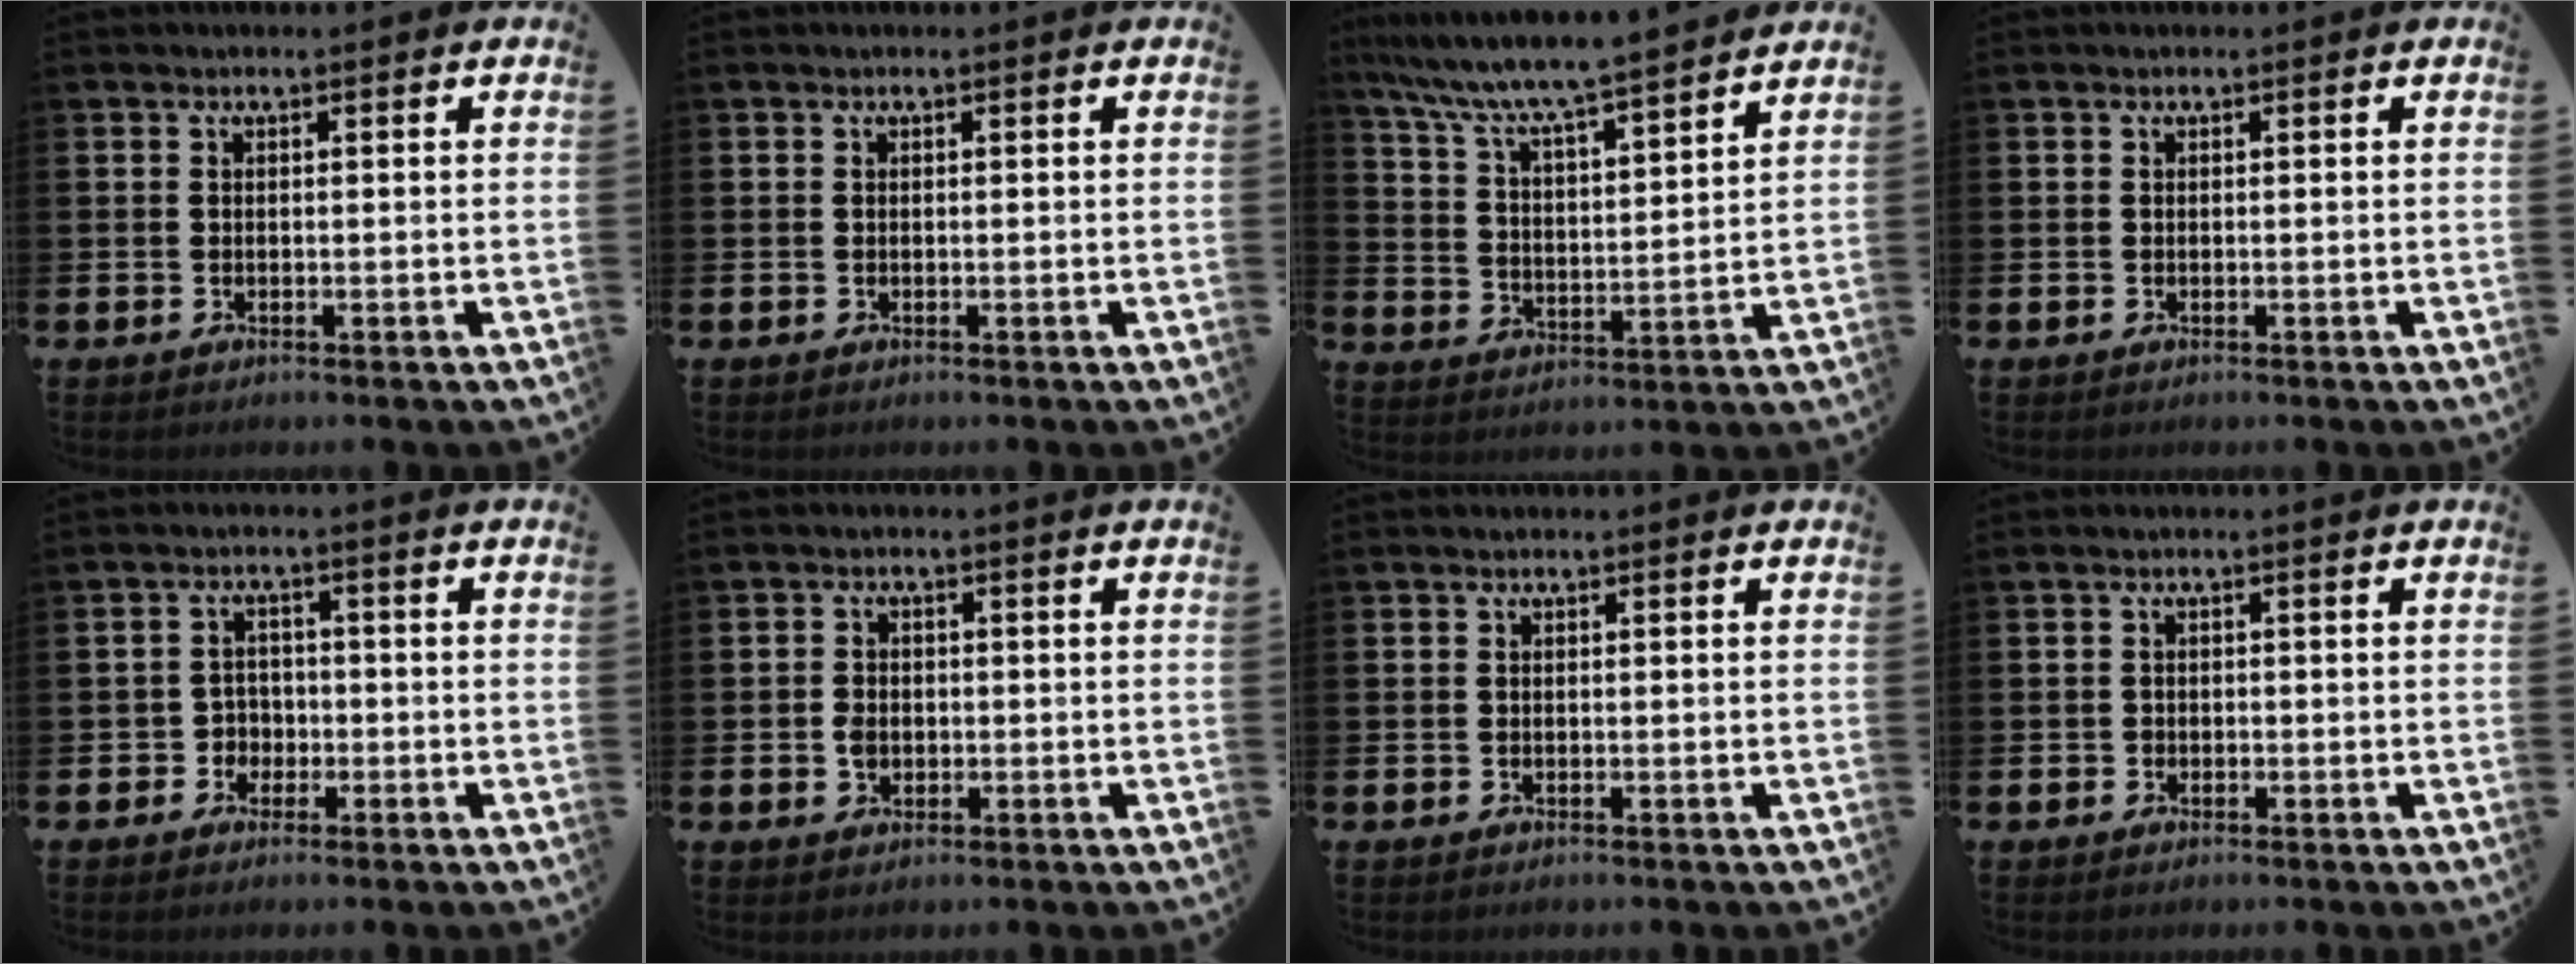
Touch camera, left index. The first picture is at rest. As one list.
[{"total": 0.0}, {"total": 7.9, "force": [7.4, 0.0, 2.6], "torque": [-0.083, -0.054, 0.127]}, {"total": 0.0}, {"total": 2.7, "force": [-1.3, 2.4, 0.3], "torque": [-0.017, 0.005, -0.032]}, {"total": 2.3, "force": [-0.3, 1.9, 1.2], "torque": [-0.017, 0.004, -0.010]}, {"total": 0.0}, {"total": 0.6, "force": [-0.2, 0.6, 0.1], "torque": [0.001, 0.003, -0.006]}]